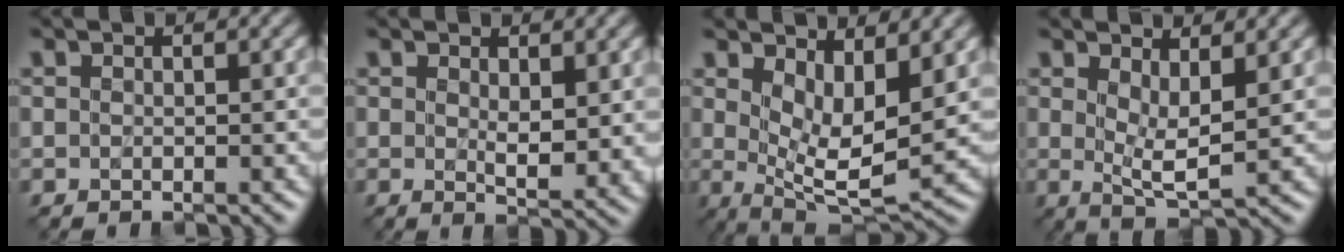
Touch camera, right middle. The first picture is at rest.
{"total": 2.8, "force": [0.7, 1.2, 2.4], "torque": [-0.043, -0.010, 0.016]}
{"total": 5.2, "force": [1.9, 2.0, 4.4], "torque": [-0.084, -0.021, 0.035]}
{"total": 2.7, "force": [0.9, 0.7, 2.5], "torque": [-0.052, -0.010, 0.018]}